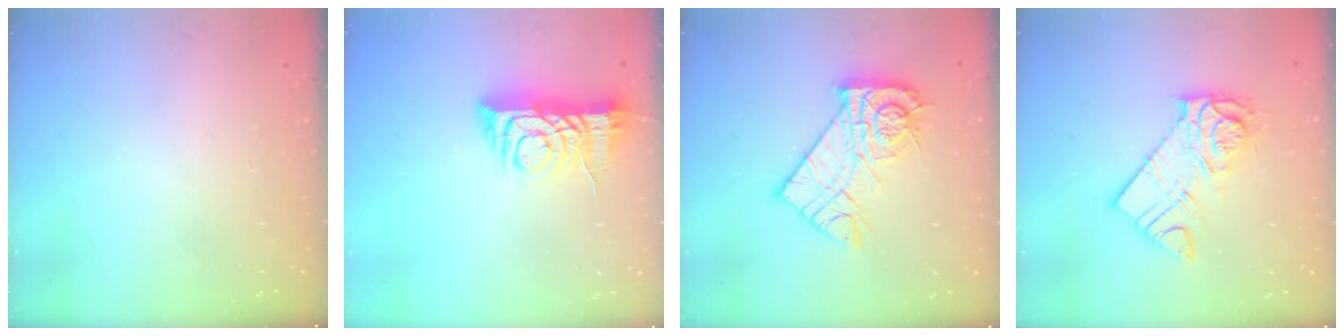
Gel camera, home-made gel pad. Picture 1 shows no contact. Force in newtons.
{"total": 9.1, "press": 9.1, "slide": 1.0}
{"total": 14.4, "press": 14.4, "slide": 1.4}
{"total": 11.0, "press": 10.9, "slide": 1.1}